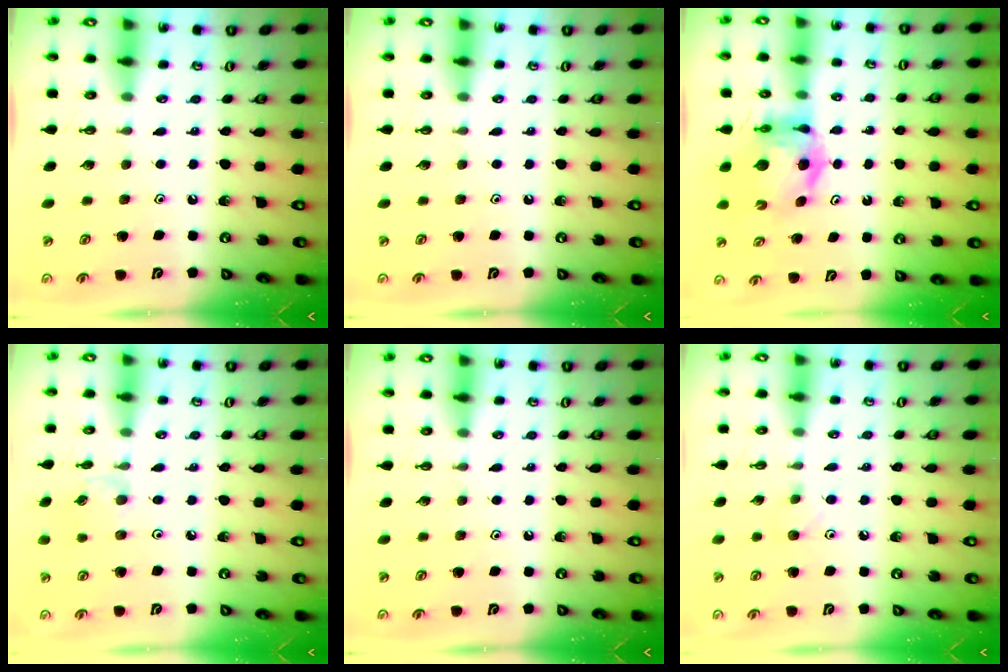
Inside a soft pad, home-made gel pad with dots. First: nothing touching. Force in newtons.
{"total": 0.0}
{"total": 6.6, "press": 6.6, "slide": 0.7}
{"total": 2.5, "press": 2.5, "slide": 0.3}
{"total": 0.0}
{"total": 3.7, "press": 3.6, "slide": 0.6}